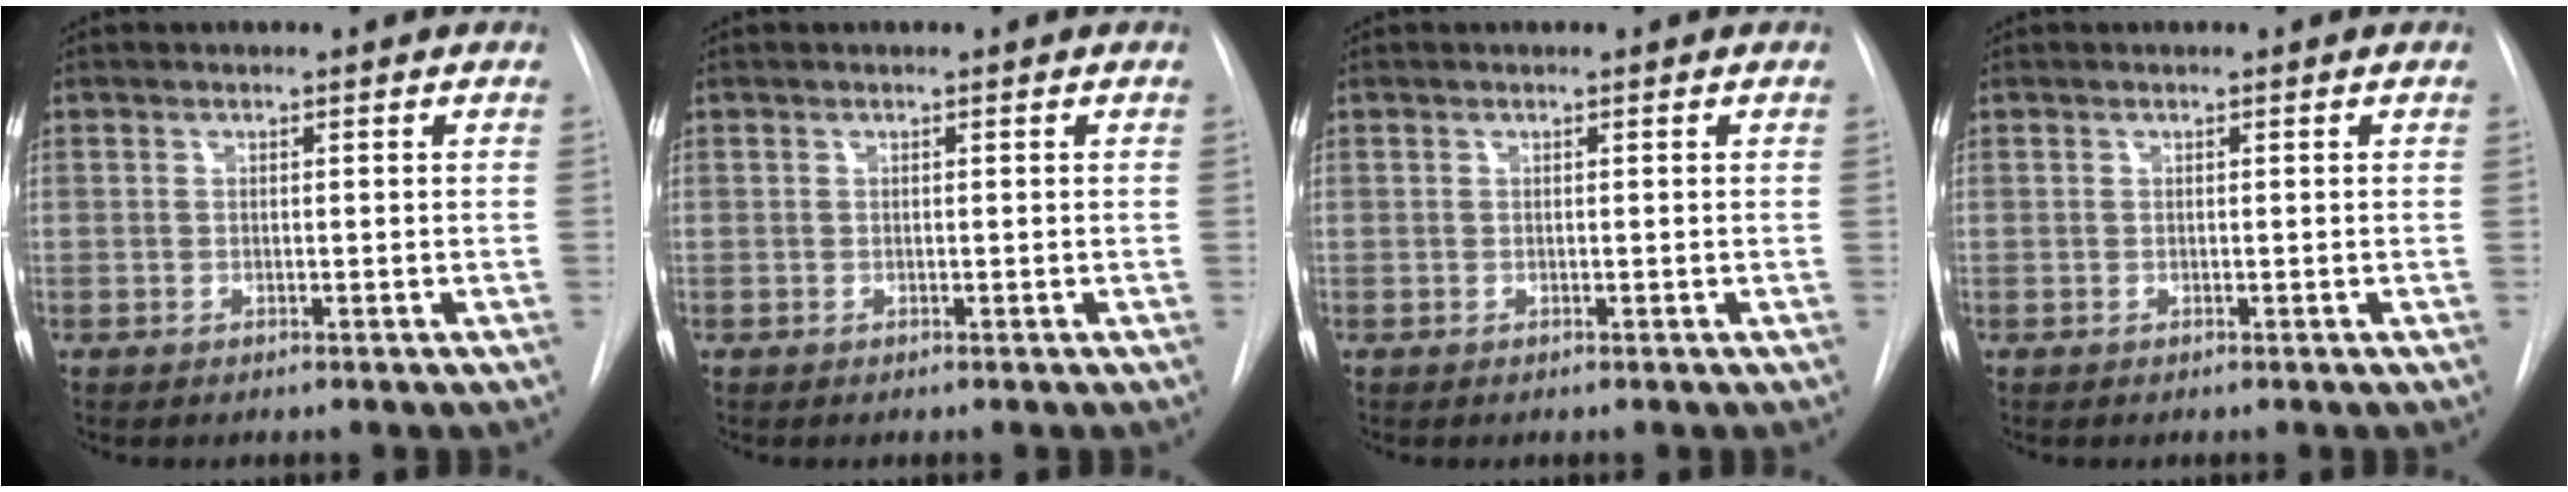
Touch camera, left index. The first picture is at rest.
{"total": 0.0}
{"total": 0.0}
{"total": 0.0}